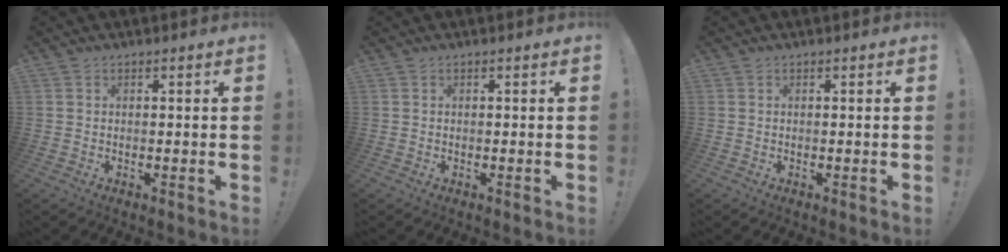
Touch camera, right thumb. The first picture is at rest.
{"total": 0.0}
{"total": 0.0}